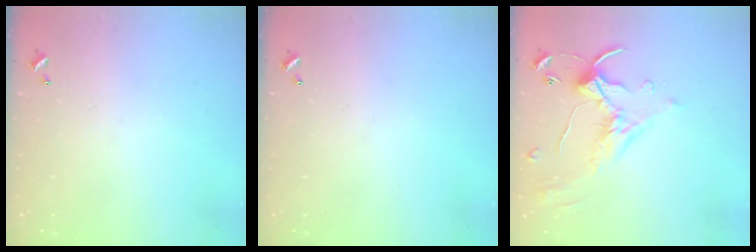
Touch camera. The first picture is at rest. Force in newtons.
{"total": 0.0}
{"total": 1.1, "press": 0.4, "slide": 1.0}